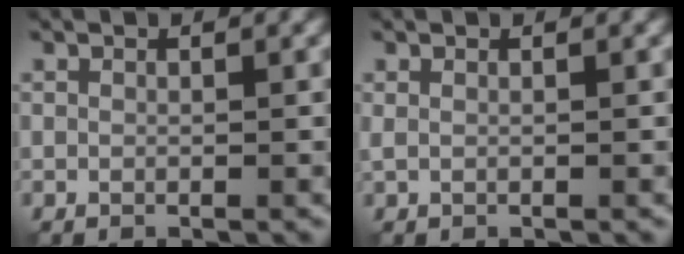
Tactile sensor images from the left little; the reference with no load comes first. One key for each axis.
{"total": 0.5, "fx": 0.2, "fy": 0.1, "fz": 0.5, "tx": -0.011, "ty": 0.005, "tz": 0.004}